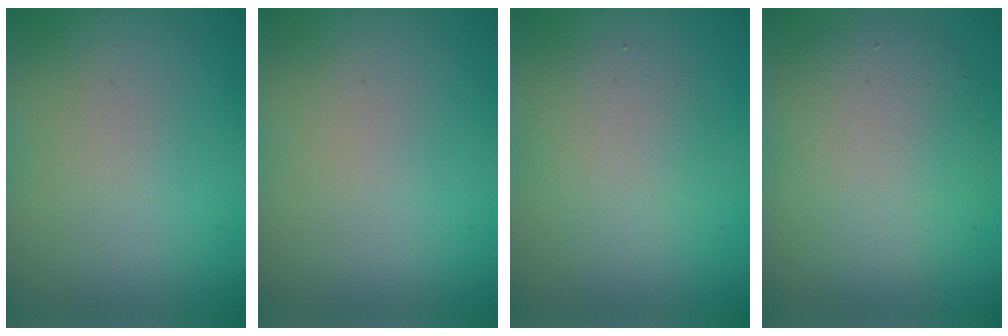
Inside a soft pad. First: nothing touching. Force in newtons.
{"total": 0.0}
{"total": 3.1, "press": 3.1, "slide": 0.2}
{"total": 6.6, "press": 6.6, "slide": 0.3}